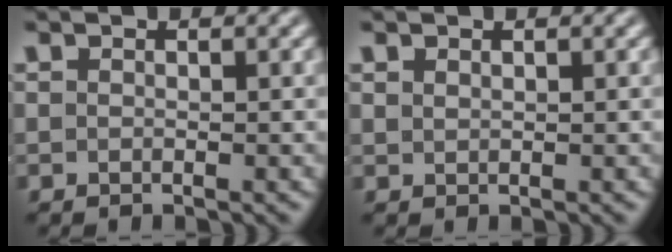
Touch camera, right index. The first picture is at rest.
{"total": 0.9, "force": [0.6, -0.7, -0.1], "torque": [0.010, -0.002, 0.020]}